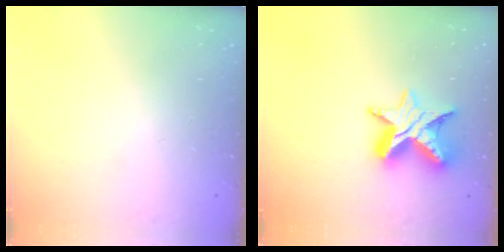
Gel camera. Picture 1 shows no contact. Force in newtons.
{"total": 12.7, "press": 12.7, "slide": 0.7}